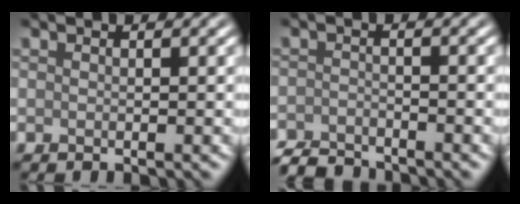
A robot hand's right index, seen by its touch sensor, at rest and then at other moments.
{"total": 3.2, "force": [-3.1, 0.5, 0.6], "torque": [-0.010, -0.005, -0.065]}